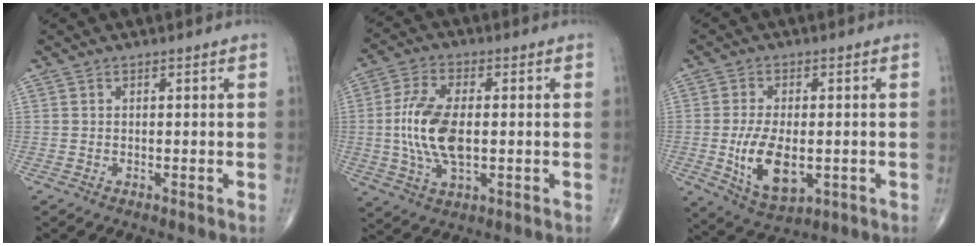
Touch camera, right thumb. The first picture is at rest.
{"total": 12.3, "force": [-0.3, 6.1, 10.7], "torque": [-0.224, 0.002, -0.005]}
{"total": 11.0, "force": [-1.8, 5.8, 9.1], "torque": [-0.163, -0.012, -0.019]}